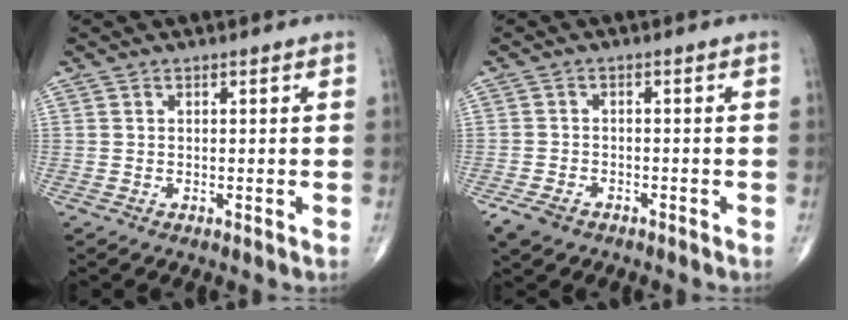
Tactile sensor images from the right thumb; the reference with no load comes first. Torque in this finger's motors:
{"motor_torque": [2.36, 2.09, 0.36, -0.55, 0.04]}